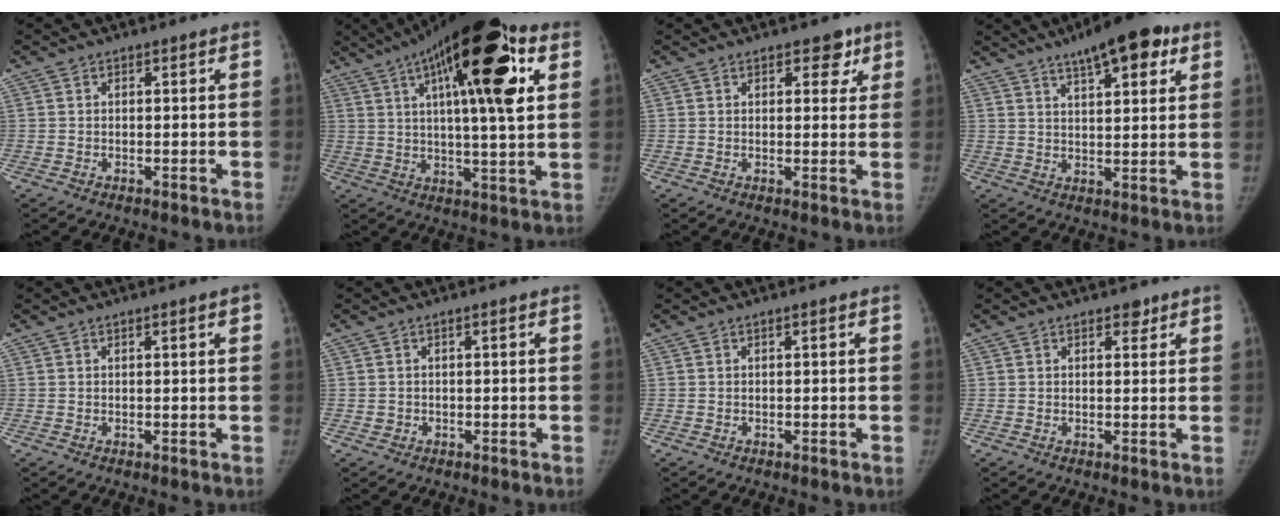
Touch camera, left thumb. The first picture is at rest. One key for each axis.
{"total": 23.2, "fx": 9.1, "fy": 6.5, "fz": 20.4, "tx": -0.302, "ty": 0.002, "tz": 0.131}
{"total": 3.9, "fx": 2.2, "fy": 2.3, "fz": 2.1, "tx": 0.006, "ty": -0.007, "tz": 0.024}
{"total": 12.6, "fx": 7.4, "fy": 4.3, "fz": 9.3, "tx": -0.108, "ty": -0.019, "tz": 0.106}
{"total": 1.5, "fx": 0.6, "fy": 0.1, "fz": 1.3, "tx": -0.021, "ty": 0.001, "tz": 0.008}
{"total": 1.0, "fx": -0.3, "fy": 0.9, "fz": 0.1, "tx": 0.004, "ty": 0.004, "tz": -0.002}
{"total": 0.0}
{"total": 1.5, "fx": 1.1, "fy": 0.9, "fz": 0.5, "tx": 0.007, "ty": -0.006, "tz": 0.011}